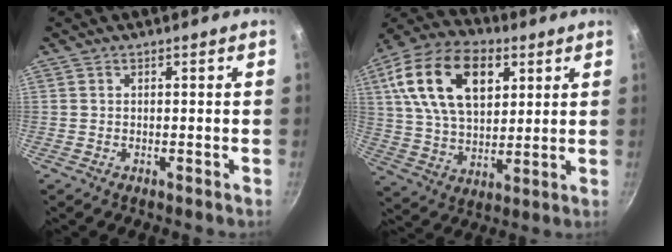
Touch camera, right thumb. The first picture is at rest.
{"total": 20.9, "force": [7.2, 12.6, 15.0], "torque": [-0.257, -0.004, 0.125]}